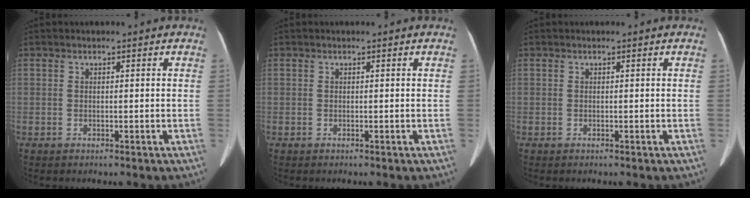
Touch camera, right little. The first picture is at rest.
{"total": 0.0}
{"total": 0.0}